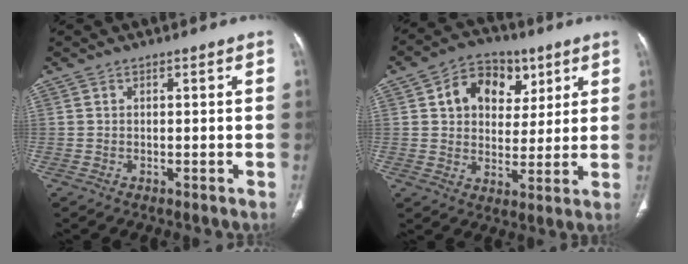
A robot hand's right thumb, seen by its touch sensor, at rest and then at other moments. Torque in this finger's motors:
{"motor_torque": [-0.76, 0.66, 0.65, 0.55, 0.06]}